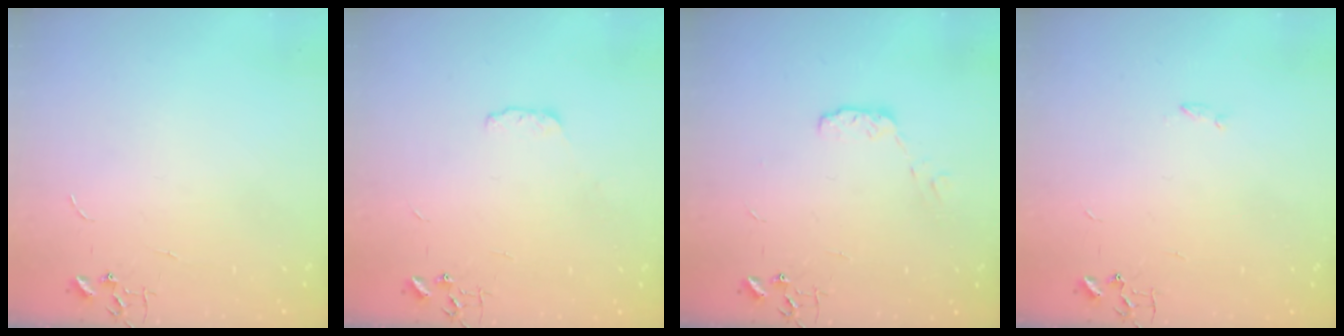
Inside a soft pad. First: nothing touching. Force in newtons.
{"total": 3.8, "press": 3.8, "slide": 0.6}
{"total": 5.6, "press": 5.5, "slide": 0.8}
{"total": 1.2, "press": 1.1, "slide": 0.3}